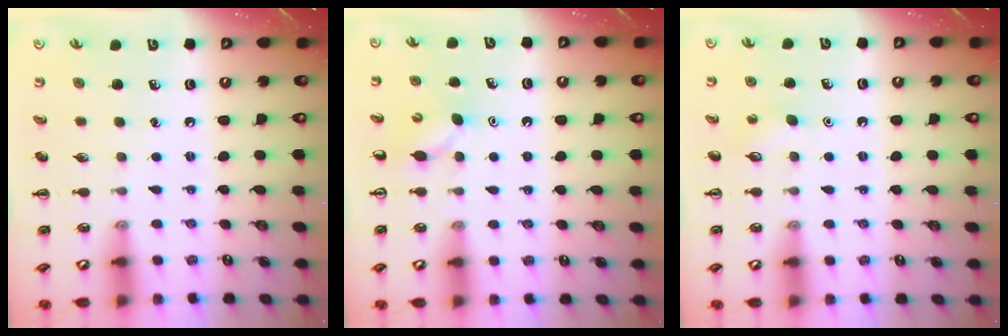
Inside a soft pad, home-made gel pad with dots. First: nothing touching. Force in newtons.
{"total": 4.0, "press": 3.8, "slide": 1.1}
{"total": 2.8, "press": 2.7, "slide": 0.7}